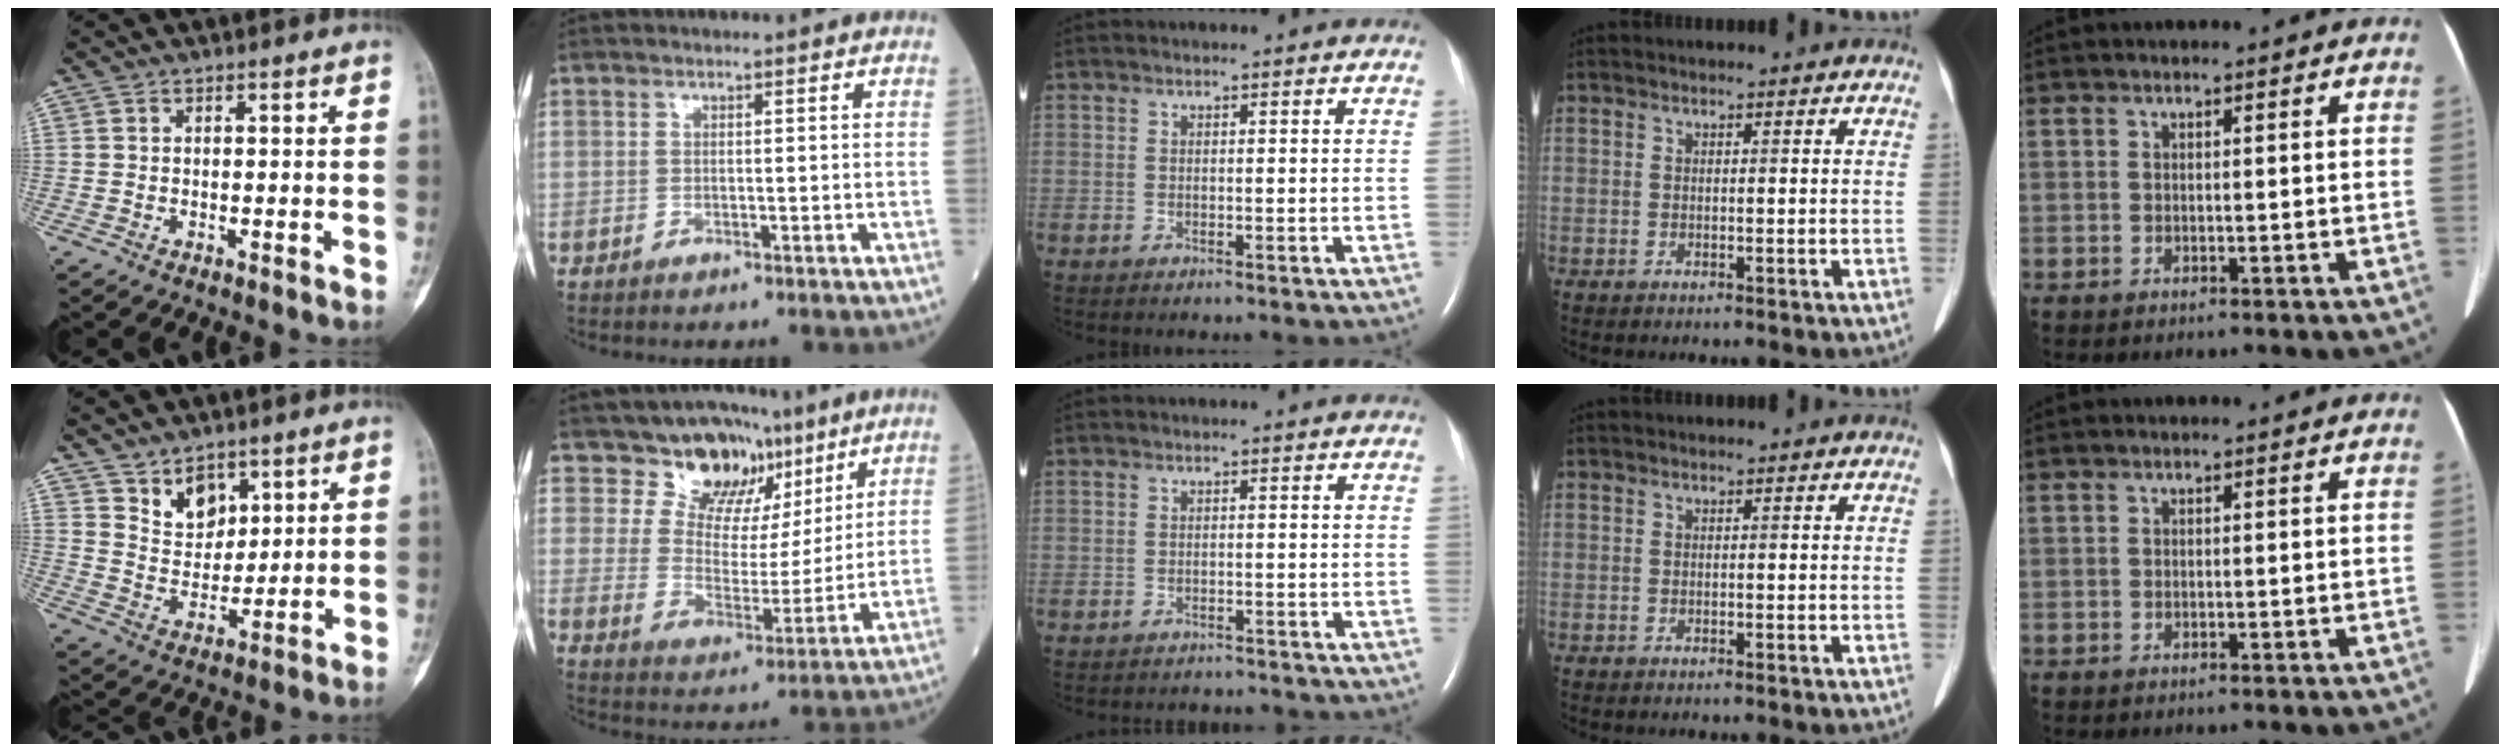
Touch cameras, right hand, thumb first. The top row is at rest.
{"thumb": {"total": 7.4, "force": [4.6, 4.9, 3.1], "torque": [-0.024, -0.038, 0.093]}, "index": {"total": 10.2, "force": [7.1, 6.4, 3.5], "torque": [-0.049, 0.004, 0.122]}, "middle": {"total": 4.3, "force": [-4.2, 0.6, 0.1], "torque": [-0.001, -0.007, -0.055]}}